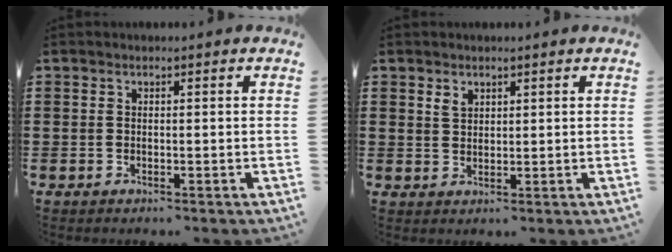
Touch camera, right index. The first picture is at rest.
{"total": 1.8, "force": [1.3, 1.1, 0.6], "torque": [-0.016, 0.002, 0.026]}